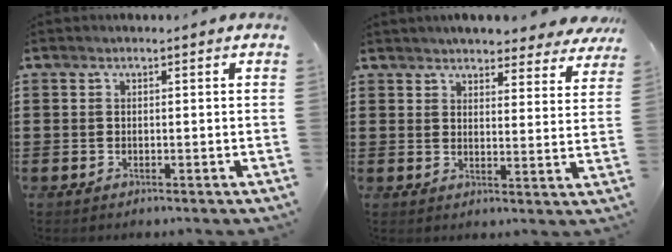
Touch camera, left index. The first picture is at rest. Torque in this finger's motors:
{"motor_torque": [2.14, 0.00, 0.61, 0.07]}